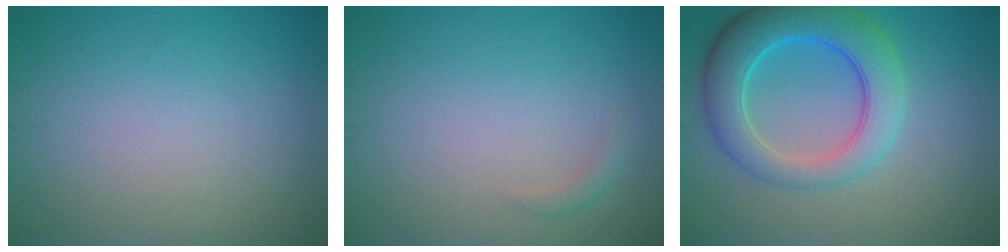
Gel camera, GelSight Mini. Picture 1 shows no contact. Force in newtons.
{"total": 0.9, "press": 0.9, "slide": 0.0}
{"total": 7.4, "press": 7.4, "slide": 0.3}